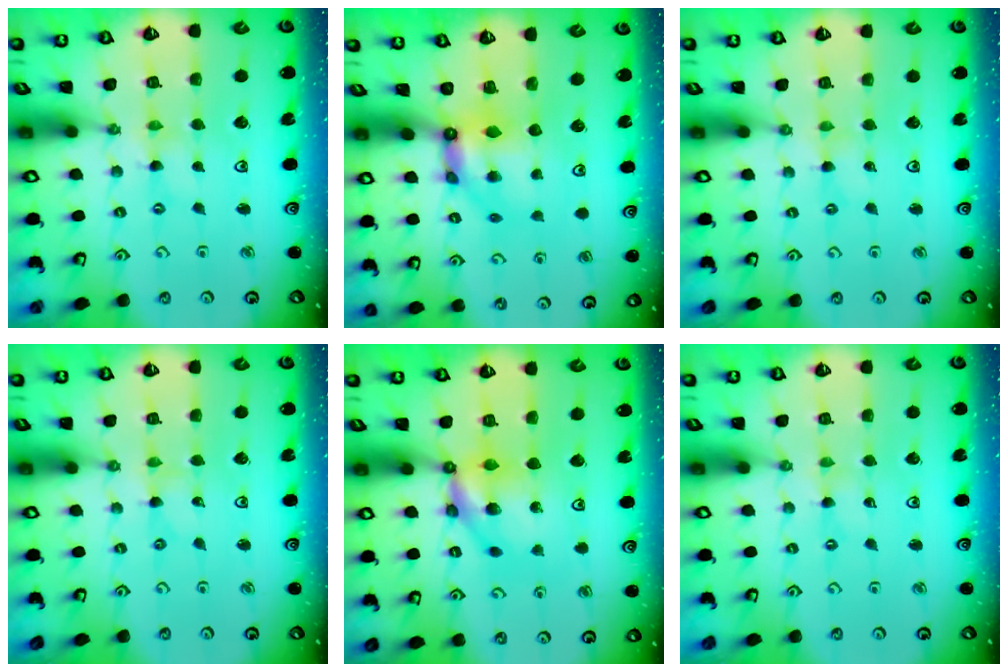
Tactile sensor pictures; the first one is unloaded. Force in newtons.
{"total": 6.9, "press": 6.9, "slide": 0.6}
{"total": 0.0}
{"total": 0.0}
{"total": 10.3, "press": 10.3, "slide": 0.1}
{"total": 0.0}